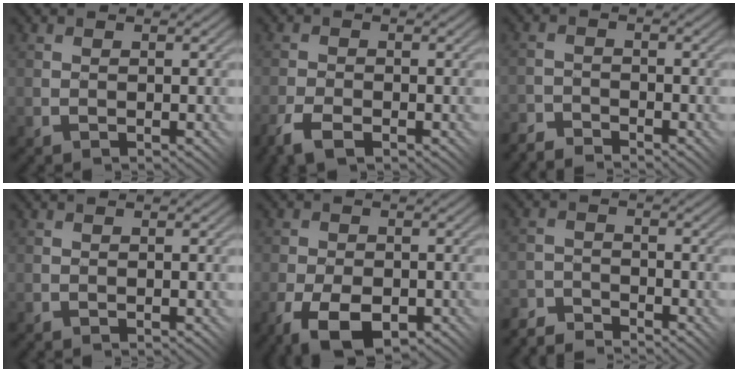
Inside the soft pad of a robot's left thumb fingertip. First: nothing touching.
{"total": 4.0, "force": [-2.5, 1.7, 2.7], "torque": [-0.054, -0.002, -0.049]}
{"total": 3.1, "force": [-3.0, 0.4, 0.2], "torque": [0.000, 0.005, -0.064]}
{"total": 0.0}
{"total": 7.6, "force": [-3.7, 4.1, 5.3], "torque": [-0.104, -0.011, -0.058]}
{"total": 3.9, "force": [-3.8, 0.6, 0.3], "torque": [0.002, 0.006, -0.082]}